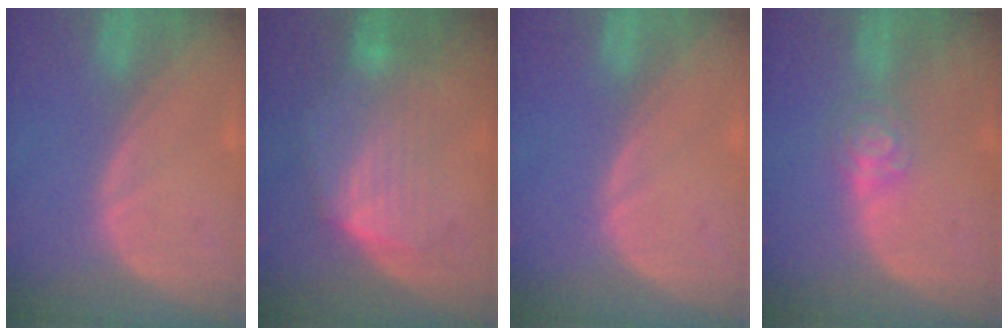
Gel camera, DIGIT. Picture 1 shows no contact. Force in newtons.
{"total": 6.9, "press": 6.8, "slide": 0.5}
{"total": 0.0}
{"total": 4.0, "press": 3.6, "slide": 1.7}